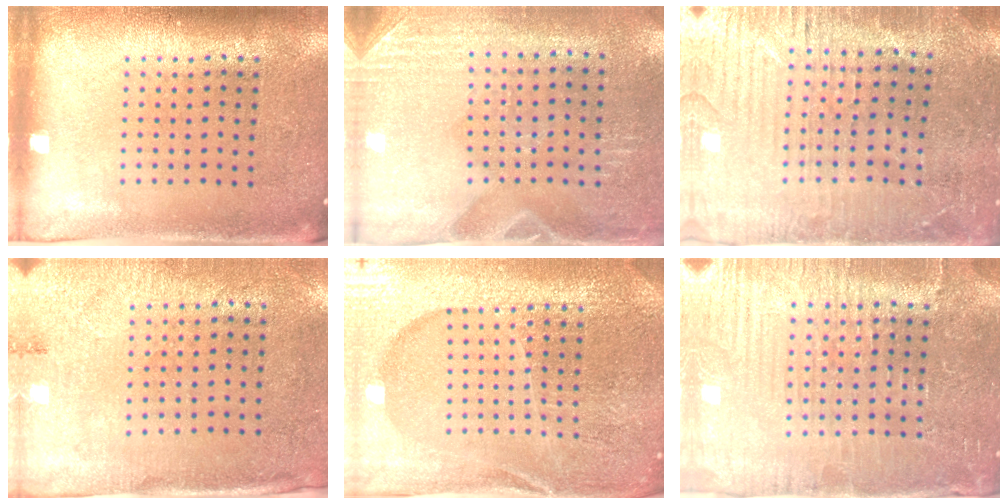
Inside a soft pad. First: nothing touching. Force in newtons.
{"total": 2.8, "press": 2.6, "slide": 1.2}
{"total": 3.1, "press": 3.1, "slide": 0.6}
{"total": 2.7, "press": 2.2, "slide": 1.5}
{"total": 5.5, "press": 5.0, "slide": 2.4}
{"total": 4.4, "press": 4.2, "slide": 1.2}